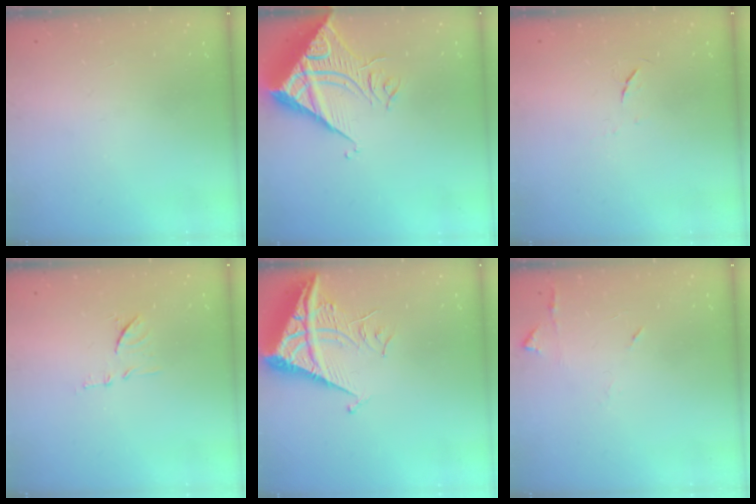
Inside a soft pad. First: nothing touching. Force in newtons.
{"total": 12.1, "press": 12.0, "slide": 1.2}
{"total": 3.6, "press": 3.6, "slide": 0.6}
{"total": 8.7, "press": 8.7, "slide": 0.3}
{"total": 8.5, "press": 8.5, "slide": 0.8}
{"total": 5.8, "press": 5.8, "slide": 0.7}